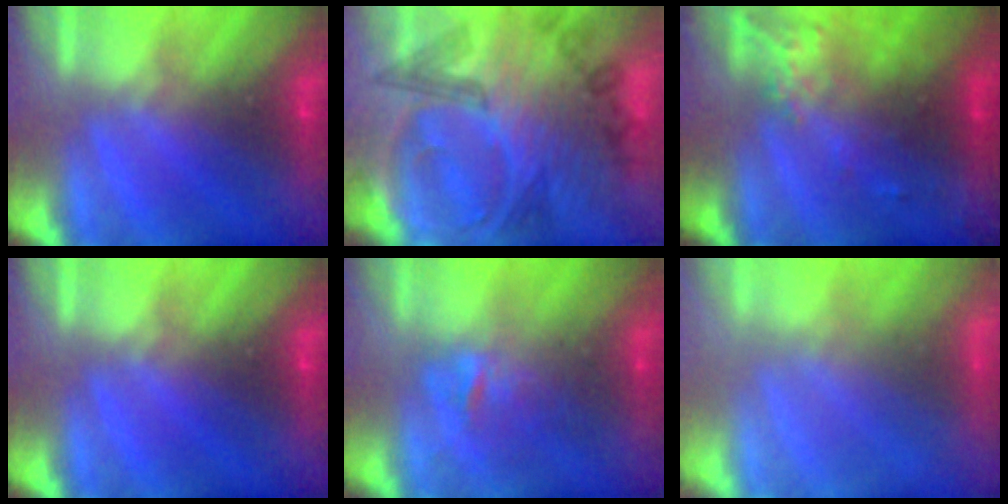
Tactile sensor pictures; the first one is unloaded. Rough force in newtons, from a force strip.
{"total": 7.0}
{"total": 7.4}
{"total": 0.0}
{"total": 2.8}
{"total": 7.4}